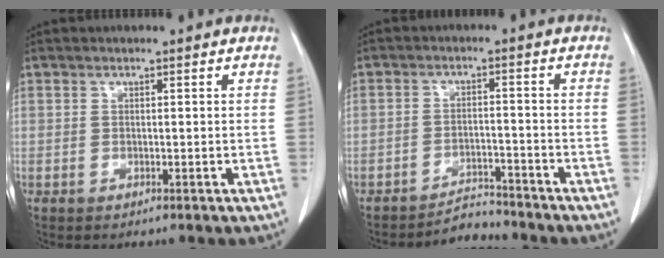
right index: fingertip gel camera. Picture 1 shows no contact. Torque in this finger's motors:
{"motor_torque": [-1.04, -0.75, -0.45, -0.13]}